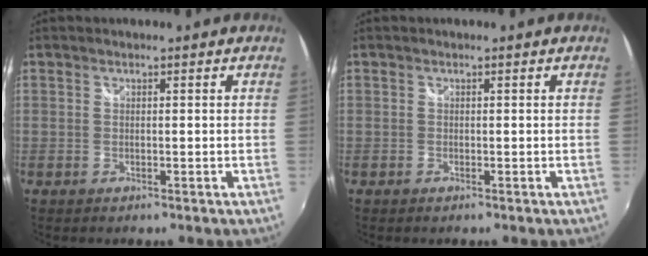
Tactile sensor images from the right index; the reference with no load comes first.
{"total": 0.0}